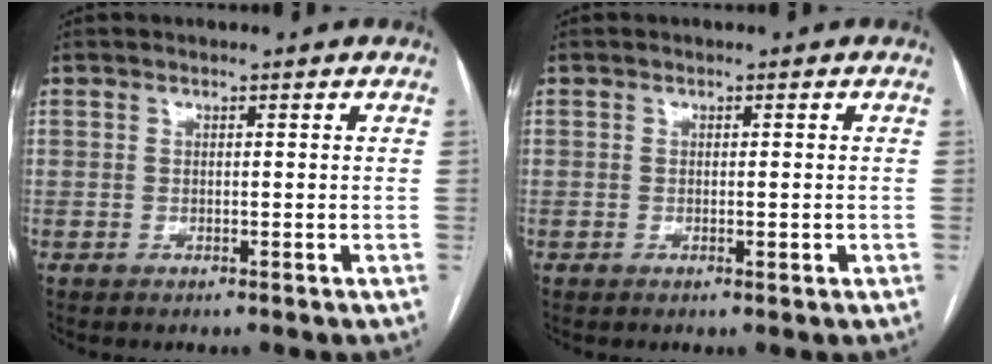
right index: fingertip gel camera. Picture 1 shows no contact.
{"total": 1.0, "force": [-0.3, 0.3, 0.9], "torque": [-0.011, -0.001, -0.002]}